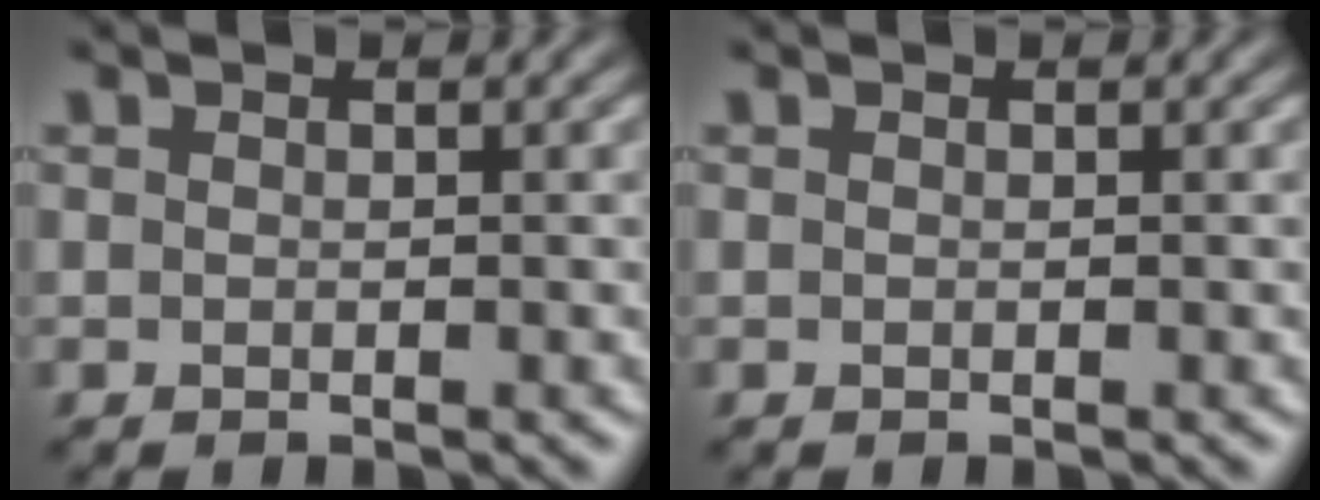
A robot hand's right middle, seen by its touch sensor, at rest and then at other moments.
{"total": 0.0}